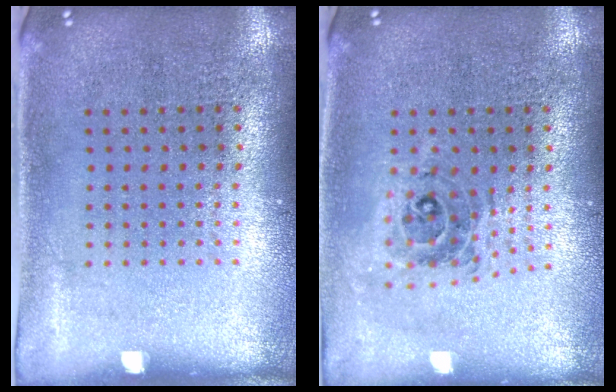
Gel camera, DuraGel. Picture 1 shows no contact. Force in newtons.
{"total": 0.7, "press": 0.7, "slide": 0.1}